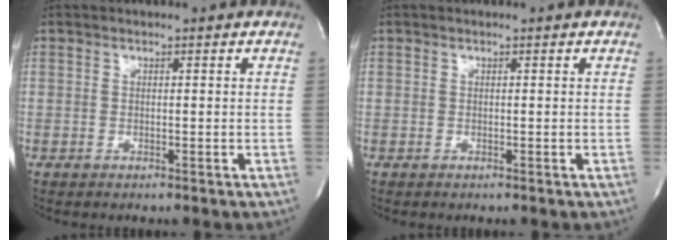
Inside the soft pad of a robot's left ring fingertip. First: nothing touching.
{"total": 0.0}